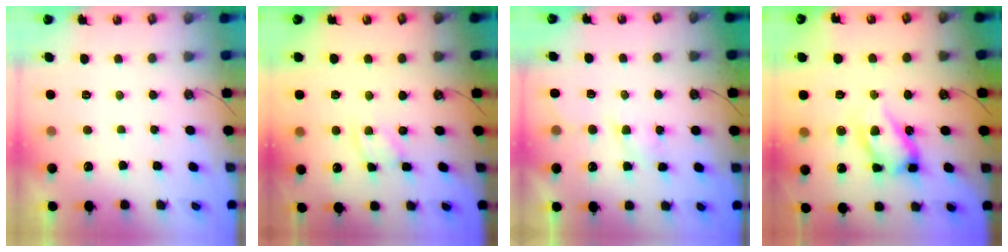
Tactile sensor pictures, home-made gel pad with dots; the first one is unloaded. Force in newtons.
{"total": 2.4, "press": 2.4, "slide": 0.2}
{"total": 4.1, "press": 4.0, "slide": 0.6}
{"total": 14.5, "press": 14.5, "slide": 0.7}